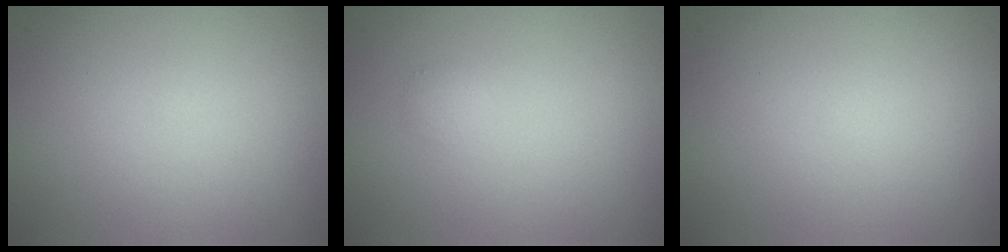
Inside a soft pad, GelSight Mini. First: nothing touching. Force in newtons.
{"total": 0.6, "press": 0.6, "slide": 0.0}
{"total": 0.0}